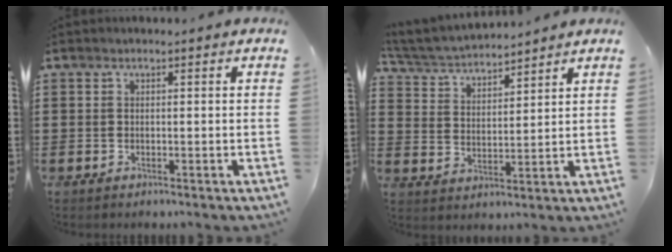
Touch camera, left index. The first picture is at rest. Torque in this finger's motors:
{"motor_torque": [0.02, -0.06, 0.00, 0.01]}